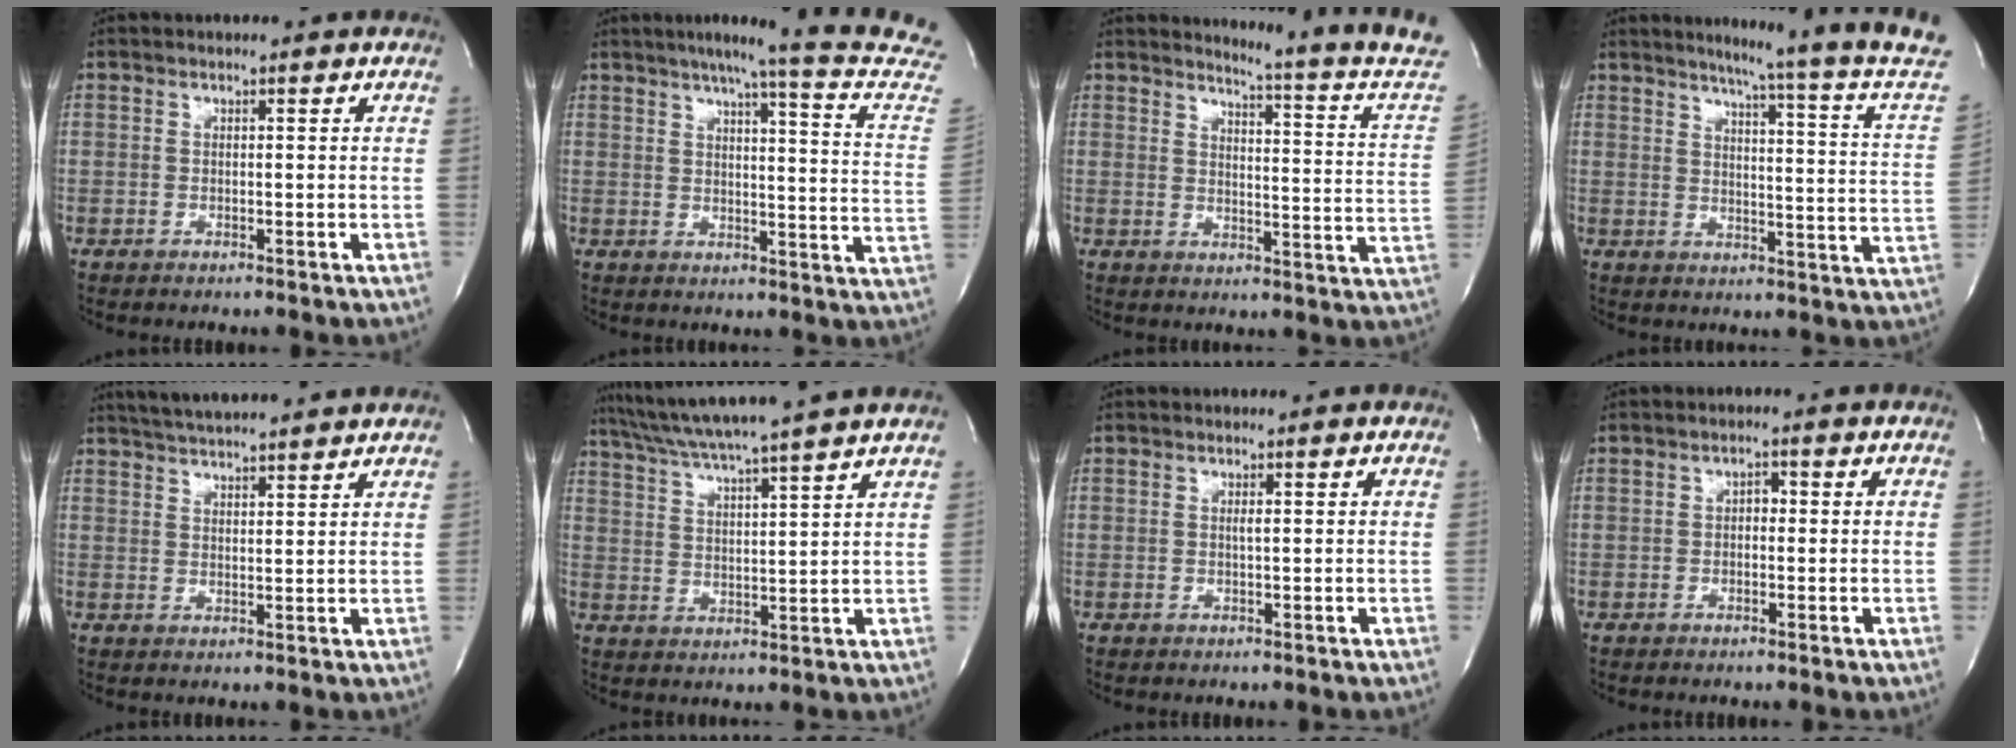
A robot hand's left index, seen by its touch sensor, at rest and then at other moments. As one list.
[{"total": 19.9, "force": [17.2, -1.0, 10.0], "torque": [-0.136, -0.057, 0.194]}, {"total": 15.3, "force": [14.5, -2.6, 4.0], "torque": [-0.067, -0.120, 0.158]}, {"total": 19.5, "force": [16.6, -3.1, 9.7], "torque": [-0.146, -0.085, 0.193]}, {"total": 11.1, "force": [10.2, 0.4, 4.4], "torque": [-0.079, 0.026, 0.146]}, {"total": 14.7, "force": [12.8, -1.9, 6.9], "torque": [-0.126, 0.005, 0.191]}, {"total": 0.6, "force": [0.1, 0.0, 0.6], "torque": [-0.014, 0.000, 0.002]}, {"total": 1.4, "force": [-0.1, 0.9, 1.0], "torque": [-0.011, 0.006, -0.005]}]